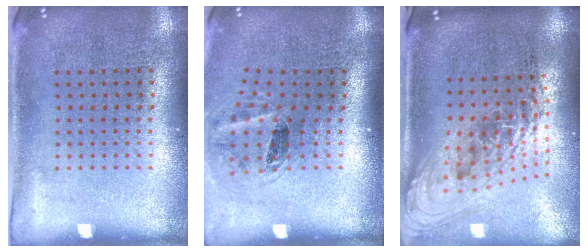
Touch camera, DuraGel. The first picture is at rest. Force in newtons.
{"total": 1.3, "press": 1.0, "slide": 0.9}
{"total": 2.3, "press": 1.7, "slide": 1.6}